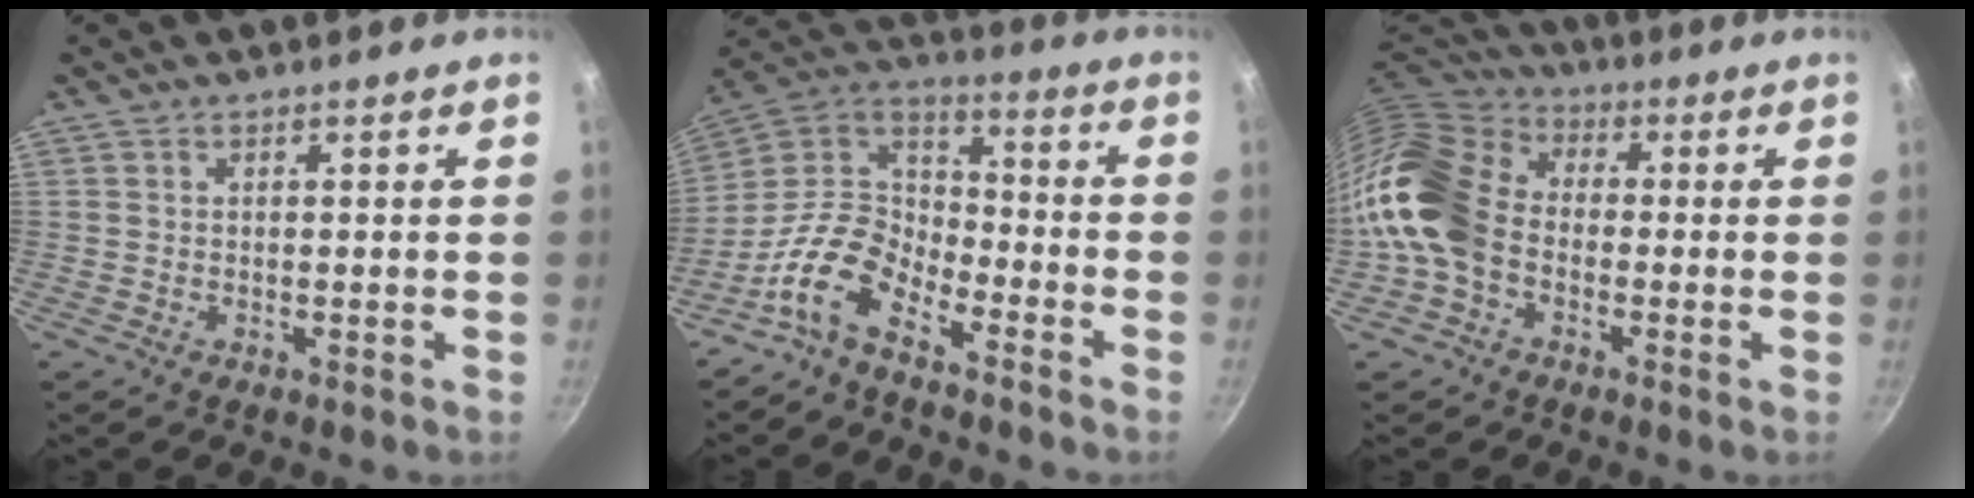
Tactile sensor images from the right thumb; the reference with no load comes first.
{"total": 12.7, "force": [-8.3, 6.7, 6.8], "torque": [-0.114, 0.084, -0.183]}
{"total": 16.1, "force": [-3.1, 11.9, 10.3], "torque": [-0.185, 0.044, -0.083]}